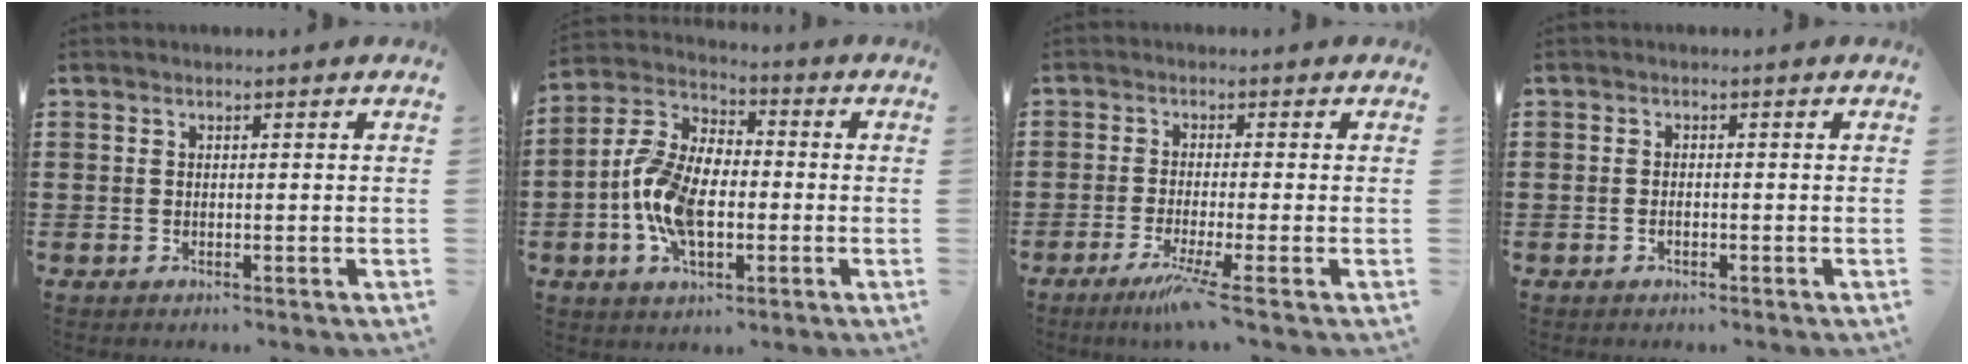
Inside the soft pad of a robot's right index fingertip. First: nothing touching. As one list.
[{"total": 10.5, "force": [-2.2, 5.9, 8.4], "torque": [-0.211, 0.000, -0.049]}, {"total": 4.6, "force": [-2.7, -0.7, 3.7], "torque": [-0.073, -0.021, -0.048]}, {"total": 0.8, "force": [-0.4, 0.3, 0.6], "torque": [-0.014, -0.005, -0.007]}]